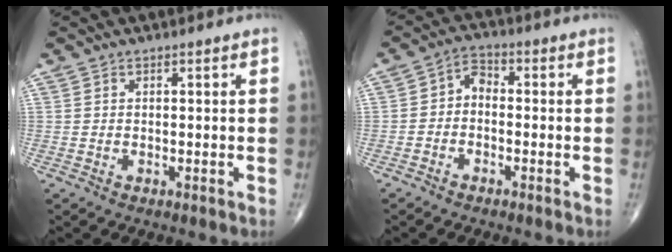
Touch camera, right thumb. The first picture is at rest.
{"total": 3.8, "force": [-1.1, 2.5, 2.6], "torque": [-0.037, 0.023, -0.033]}